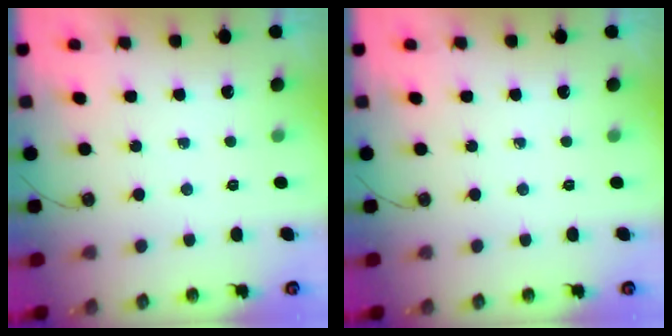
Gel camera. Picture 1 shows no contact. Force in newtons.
{"total": 0.0}